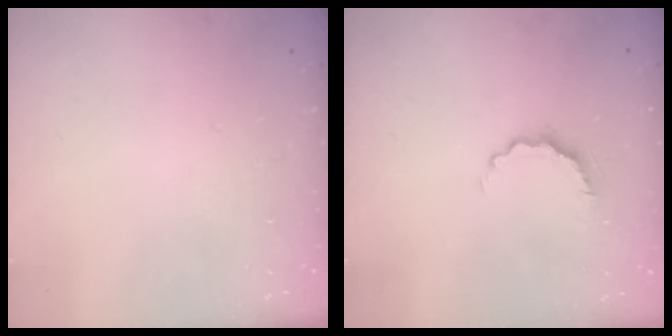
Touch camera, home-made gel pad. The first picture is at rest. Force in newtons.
{"total": 5.2, "press": 5.1, "slide": 0.8}